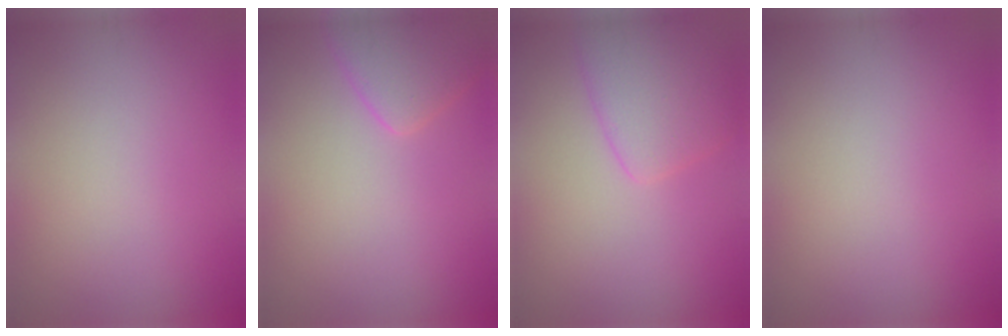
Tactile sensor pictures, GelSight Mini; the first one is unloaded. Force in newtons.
{"total": 3.3, "press": 3.3, "slide": 0.3}
{"total": 4.2, "press": 4.2, "slide": 0.3}
{"total": 0.0}